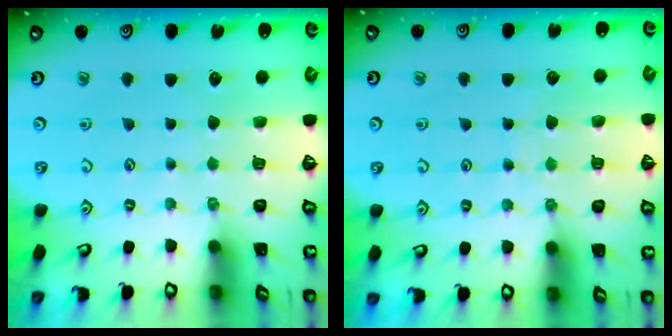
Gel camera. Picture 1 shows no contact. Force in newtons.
{"total": 6.2, "press": 6.2, "slide": 0.7}